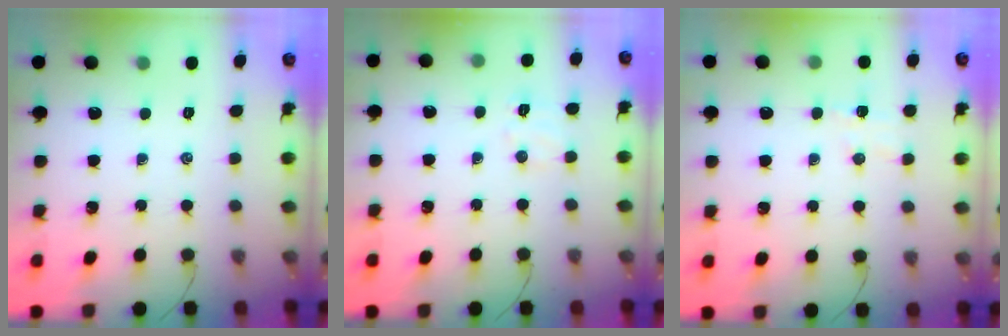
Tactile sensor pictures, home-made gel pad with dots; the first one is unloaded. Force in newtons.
{"total": 5.4, "press": 5.3, "slide": 1.2}
{"total": 5.7, "press": 5.7, "slide": 0.9}